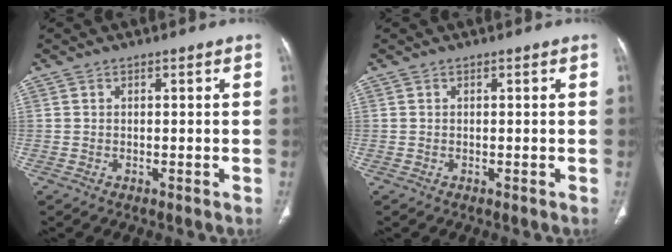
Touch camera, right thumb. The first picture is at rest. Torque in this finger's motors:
{"motor_torque": [0.08, 0.08, 0.14, -0.14, 0.02]}